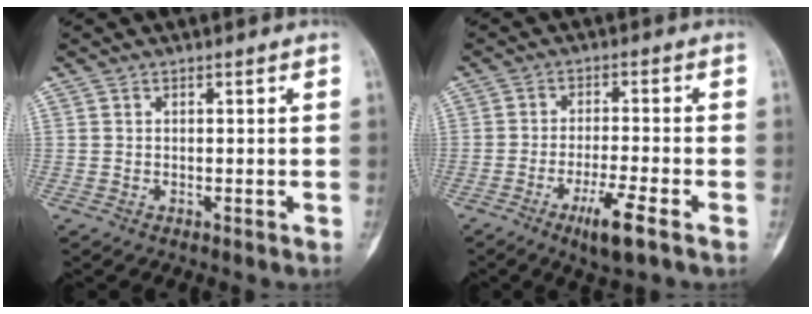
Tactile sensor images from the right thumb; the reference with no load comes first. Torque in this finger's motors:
{"motor_torque": [1.10, 0.88, 0.83, -0.72, 0.26]}